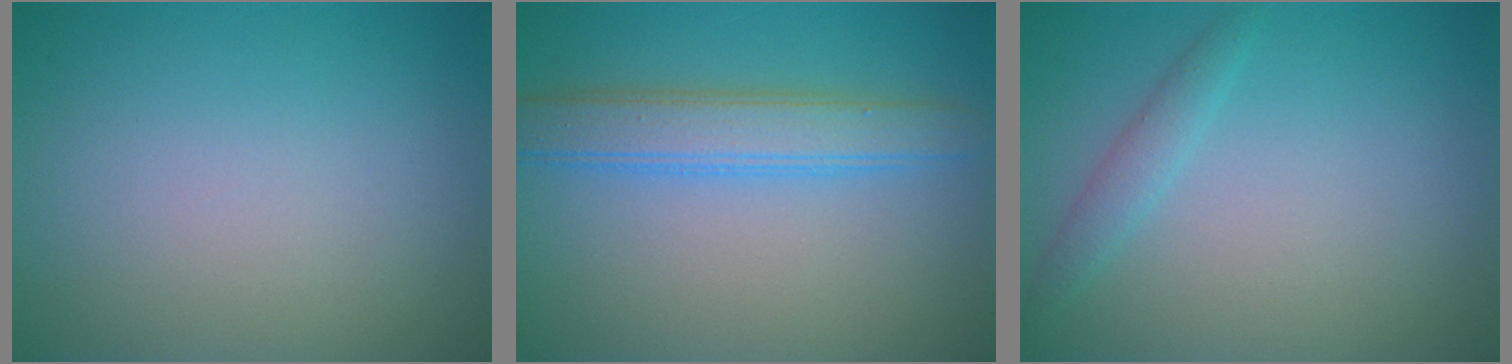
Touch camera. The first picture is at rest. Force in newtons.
{"total": 4.0, "press": 4.0, "slide": 0.1}
{"total": 1.5, "press": 1.5, "slide": 0.1}